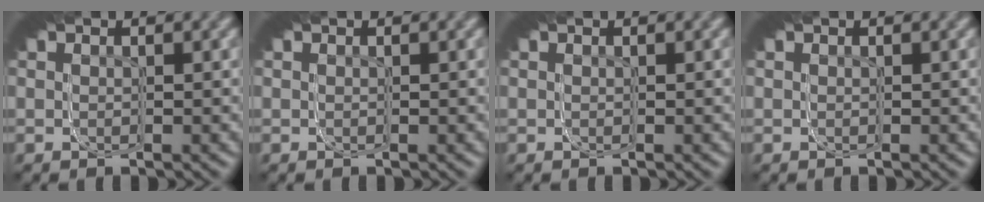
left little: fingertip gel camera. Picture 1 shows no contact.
{"total": 0.0}
{"total": 0.0}
{"total": 0.0}